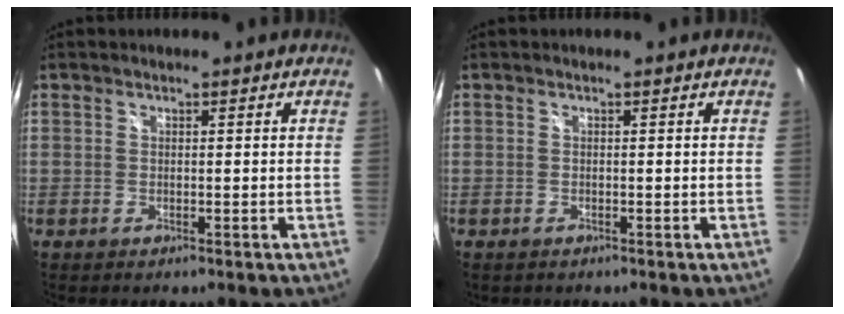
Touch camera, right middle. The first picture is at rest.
{"total": 0.7, "force": [-0.4, 0.5, 0.1], "torque": [-0.005, -0.003, -0.007]}